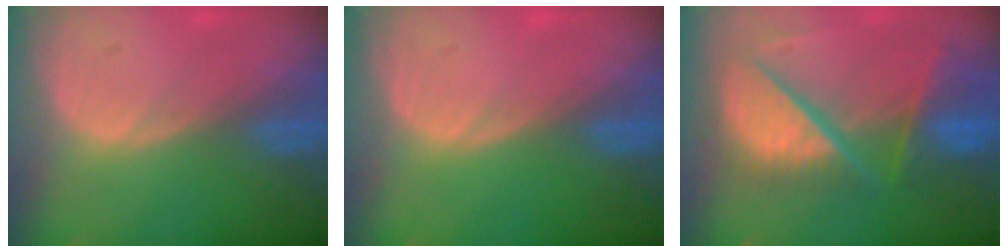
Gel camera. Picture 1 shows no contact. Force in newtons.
{"total": 0.0}
{"total": 11.7, "press": 9.7, "slide": 6.4}